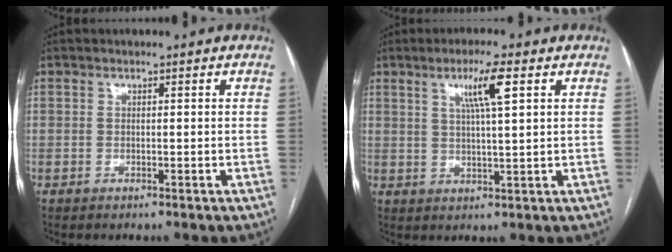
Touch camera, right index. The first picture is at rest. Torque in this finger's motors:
{"motor_torque": [0.99, 0.42, 0.17, 0.09]}